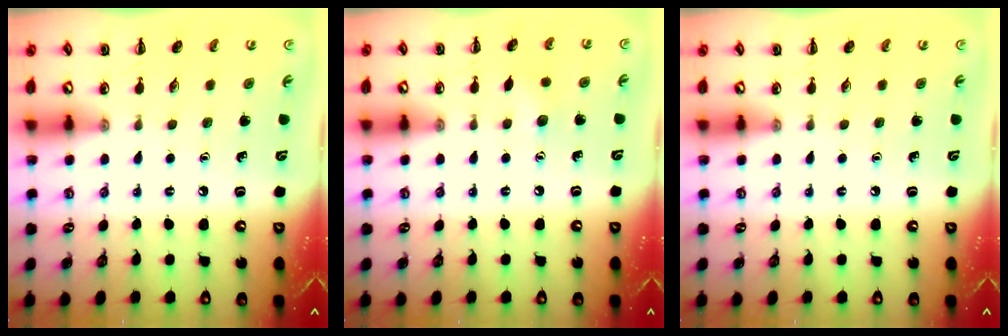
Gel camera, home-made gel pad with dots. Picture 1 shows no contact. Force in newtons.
{"total": 4.7, "press": 4.5, "slide": 1.3}
{"total": 0.0}